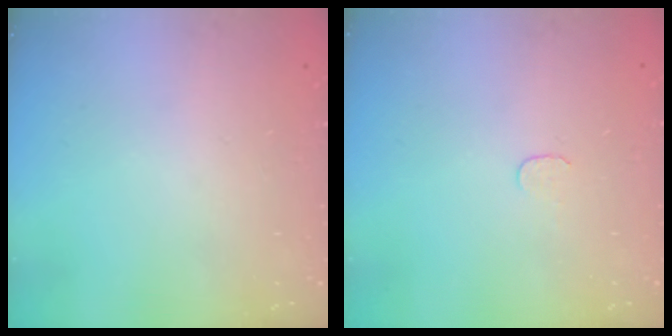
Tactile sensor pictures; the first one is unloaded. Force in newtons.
{"total": 3.7, "press": 3.7, "slide": 0.4}